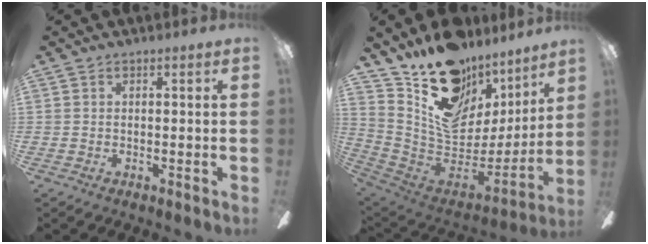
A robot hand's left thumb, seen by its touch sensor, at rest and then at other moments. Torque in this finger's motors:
{"motor_torque": [1.99, 2.16, 1.05, -1.72, 0.10]}